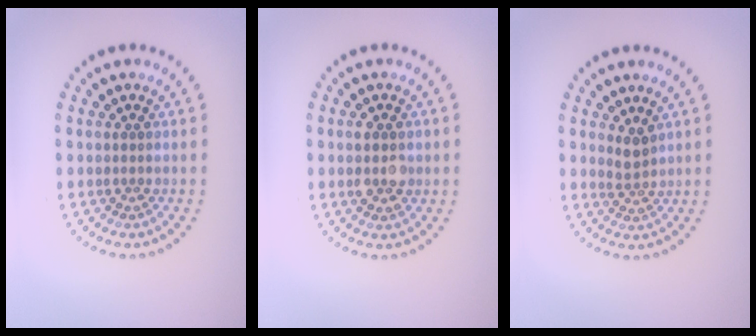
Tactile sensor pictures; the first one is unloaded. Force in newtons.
{"total": 2.2, "press": 2.2, "slide": 0.2}
{"total": 1.7, "press": 1.3, "slide": 1.1}